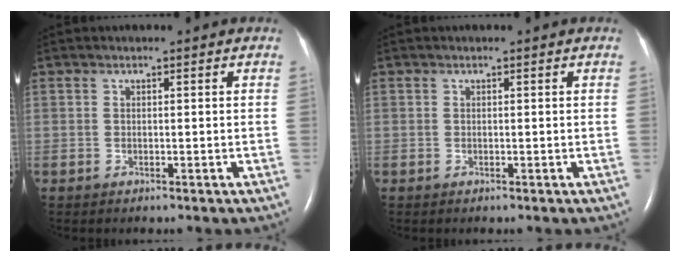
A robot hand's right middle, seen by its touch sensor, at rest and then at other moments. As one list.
[{"total": 0.0}]